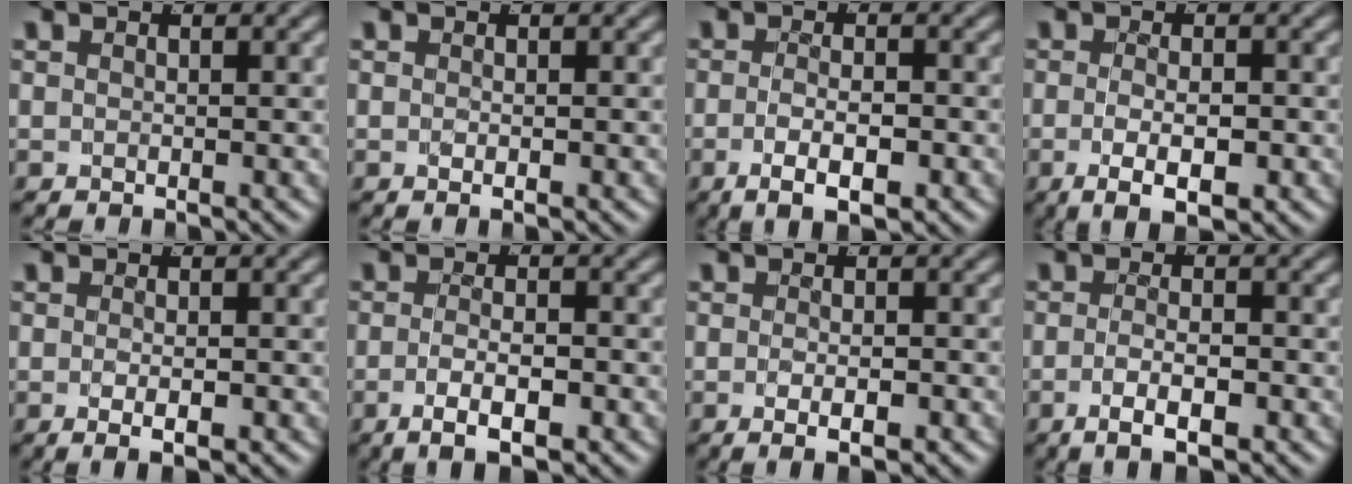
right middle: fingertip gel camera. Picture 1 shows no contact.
{"total": 0.7, "force": [-0.2, -0.6, 0.3], "torque": [-0.005, -0.004, 0.002]}
{"total": 4.5, "force": [-2.2, 1.5, 3.6], "torque": [-0.068, -0.019, -0.025]}
{"total": 4.9, "force": [-2.2, 1.7, 4.1], "torque": [-0.075, -0.023, -0.020]}
{"total": 1.6, "force": [-0.7, -0.3, 1.5], "torque": [-0.029, -0.009, -0.004]}
{"total": 4.0, "force": [-2.1, 1.2, 3.2], "torque": [-0.064, -0.016, -0.025]}
{"total": 2.0, "force": [-1.1, -0.1, 1.7], "torque": [-0.033, -0.009, -0.010]}
{"total": 3.6, "force": [-2.0, 0.9, 2.8], "torque": [-0.057, -0.015, -0.025]}